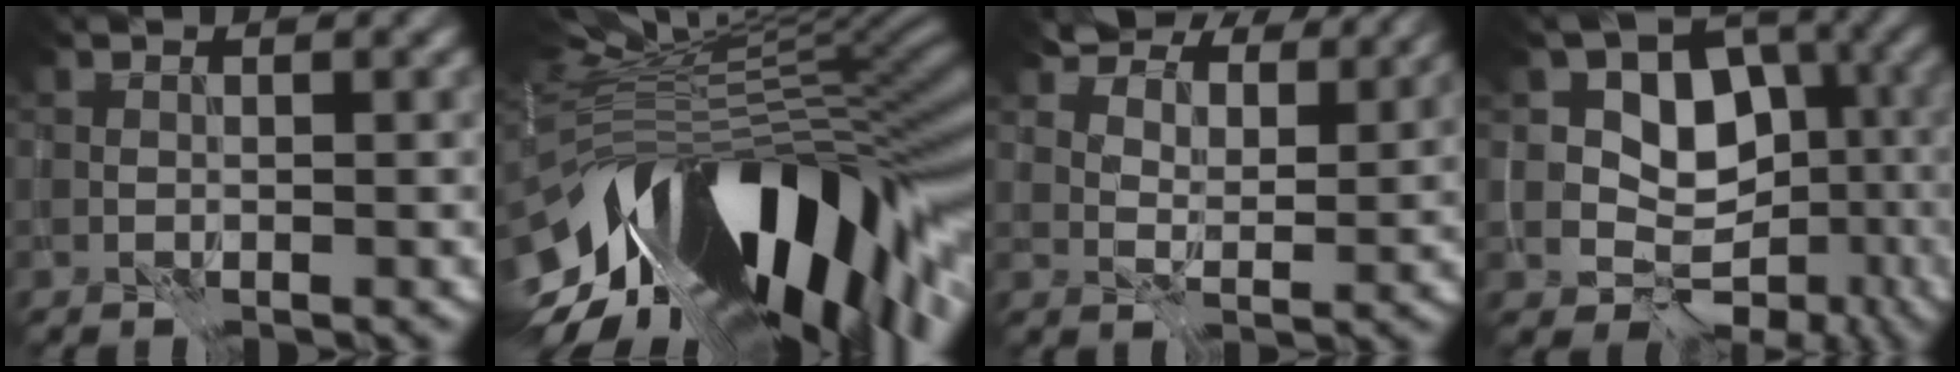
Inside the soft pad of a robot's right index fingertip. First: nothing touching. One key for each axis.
{"total": 17.3, "fx": -5.6, "fy": 7.7, "fz": 14.4, "tx": -0.242, "ty": -0.015, "tz": -0.084}
{"total": 11.8, "fx": 10.1, "fy": 4.4, "fz": 4.3, "tx": -0.094, "ty": -0.014, "tz": 0.167}
{"total": 8.1, "fx": 0.4, "fy": 6.9, "fz": 4.2, "tx": -0.036, "ty": 0.009, "tz": -0.008}